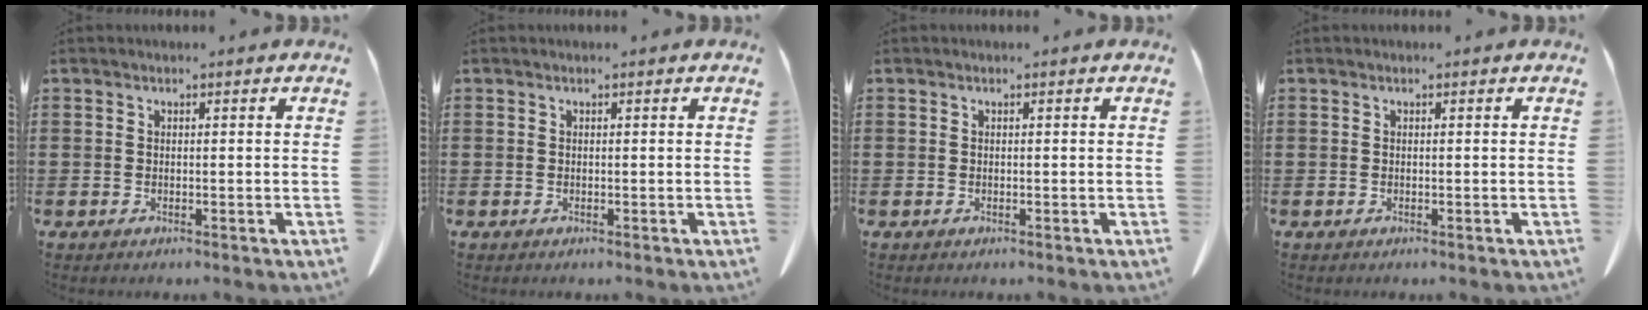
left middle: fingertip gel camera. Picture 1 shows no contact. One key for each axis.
{"total": 0.0}
{"total": 0.0}
{"total": 0.0}